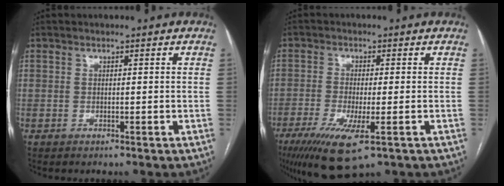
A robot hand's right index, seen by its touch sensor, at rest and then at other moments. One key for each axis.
{"total": 10.2, "fx": -5.3, "fy": 2.1, "fz": 8.5, "tx": -0.151, "ty": -0.029, "tz": -0.085}